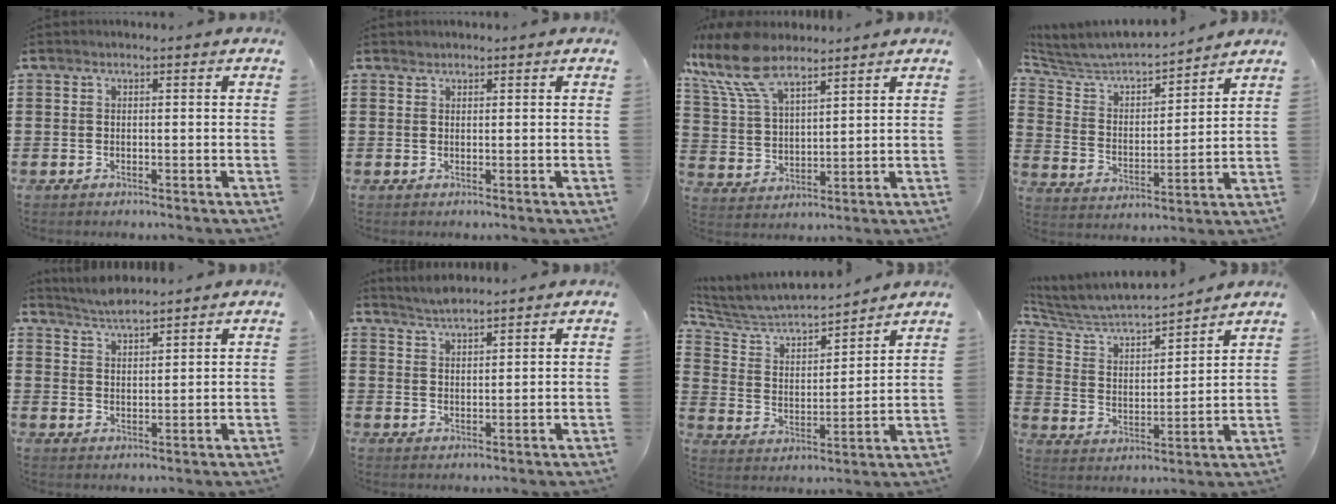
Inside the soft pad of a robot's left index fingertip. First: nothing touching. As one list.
[{"total": 0.5, "force": [0.5, 0.2, 0.0], "torque": [-0.001, 0.000, 0.011]}, {"total": 11.6, "force": [8.5, 3.9, 6.8], "torque": [-0.169, -0.023, 0.155]}, {"total": 5.5, "force": [5.2, 1.1, 1.3], "torque": [-0.054, -0.040, 0.083]}, {"total": 3.4, "force": [3.3, -0.1, 0.4], "torque": [-0.017, -0.011, 0.062]}, {"total": 2.6, "force": [2.6, -0.2, 0.1], "torque": [-0.009, -0.005, 0.050]}, {"total": 5.3, "force": [5.1, 1.0, 1.3], "torque": [-0.054, -0.040, 0.079]}, {"total": 5.4, "force": [5.1, 0.9, 1.4], "torque": [-0.055, -0.038, 0.081]}]